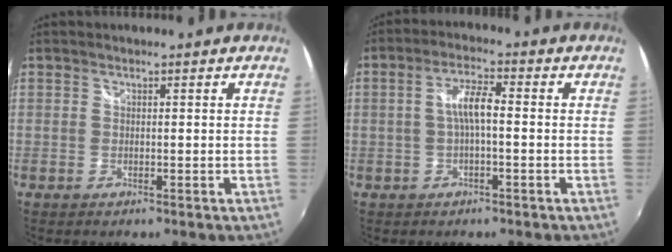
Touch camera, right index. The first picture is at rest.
{"total": 4.8, "force": [-0.6, 1.0, 4.7], "torque": [-0.091, 0.012, -0.009]}